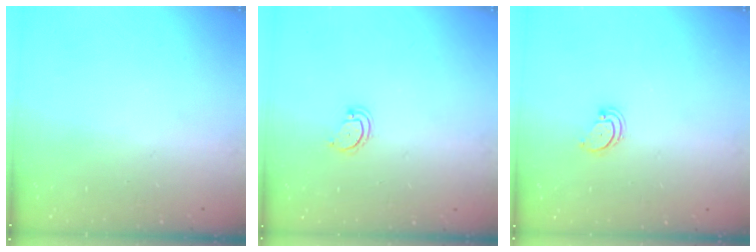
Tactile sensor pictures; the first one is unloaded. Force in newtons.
{"total": 2.3, "press": 2.3, "slide": 0.2}
{"total": 2.2, "press": 2.2, "slide": 0.3}